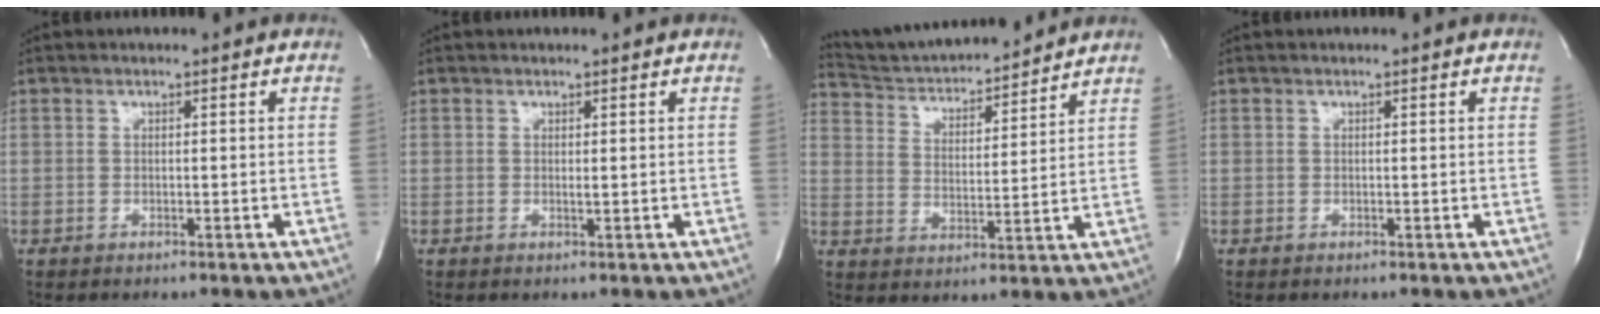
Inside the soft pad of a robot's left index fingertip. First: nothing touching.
{"total": 0.7, "force": [0.5, 0.0, 0.5], "torque": [-0.010, -0.001, 0.007]}
{"total": 13.9, "force": [13.3, 1.3, 3.8], "torque": [-0.067, 0.003, 0.218]}
{"total": 0.0}